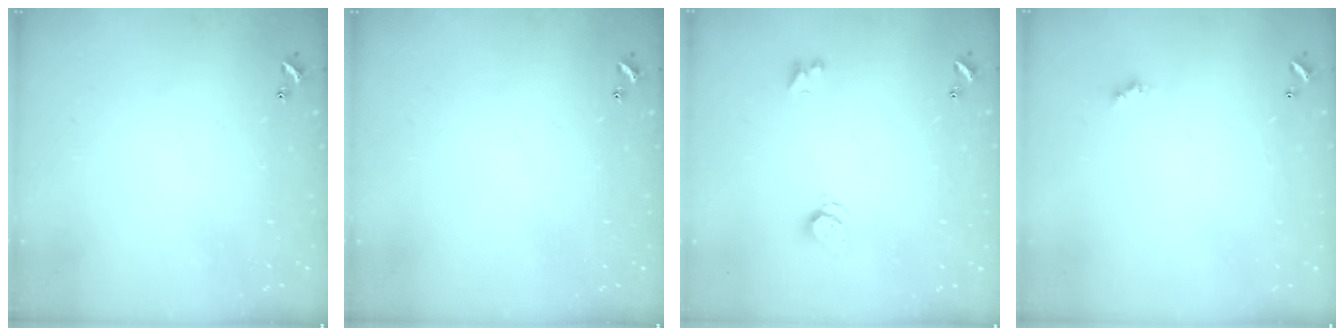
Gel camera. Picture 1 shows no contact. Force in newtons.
{"total": 0.0}
{"total": 2.0, "press": 2.0, "slide": 0.3}
{"total": 0.0}